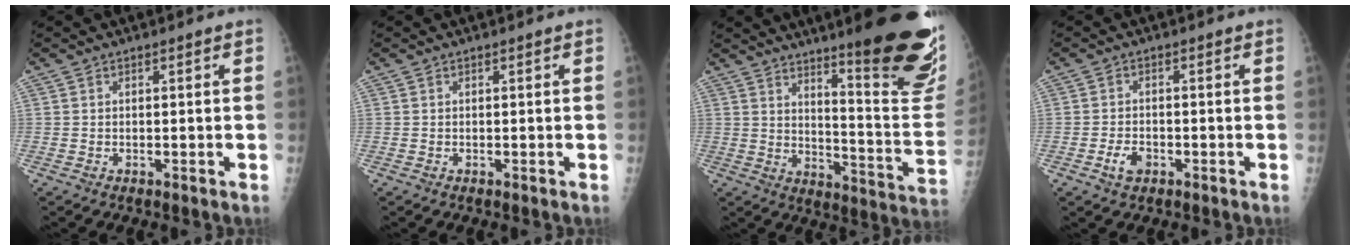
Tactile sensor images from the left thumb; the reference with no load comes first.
{"total": 0.0}
{"total": 24.9, "force": [16.0, 3.9, 18.7], "torque": [-0.214, -0.102, 0.218]}
{"total": 3.1, "force": [-1.4, 2.1, 1.9], "torque": [-0.030, 0.005, -0.024]}